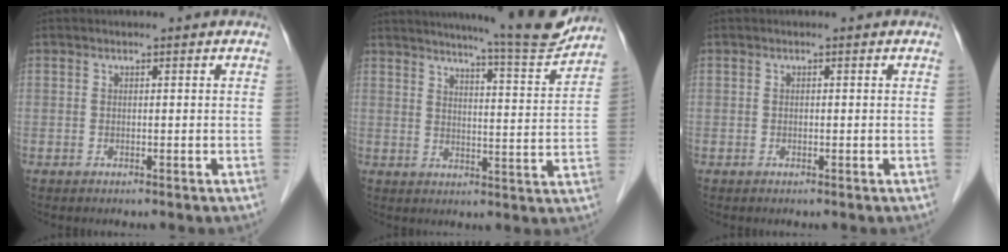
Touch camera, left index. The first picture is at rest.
{"total": 13.0, "force": [11.9, -0.3, 5.1], "torque": [-0.074, -0.023, 0.151]}
{"total": 0.0}